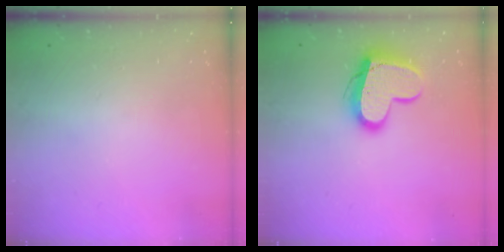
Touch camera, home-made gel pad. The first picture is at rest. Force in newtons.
{"total": 14.0, "press": 14.0, "slide": 0.6}